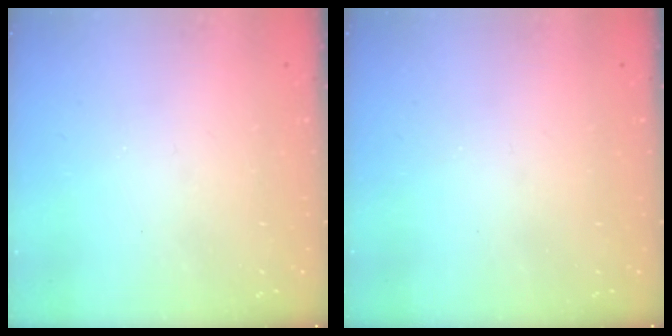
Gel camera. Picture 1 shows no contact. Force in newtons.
{"total": 0.0}